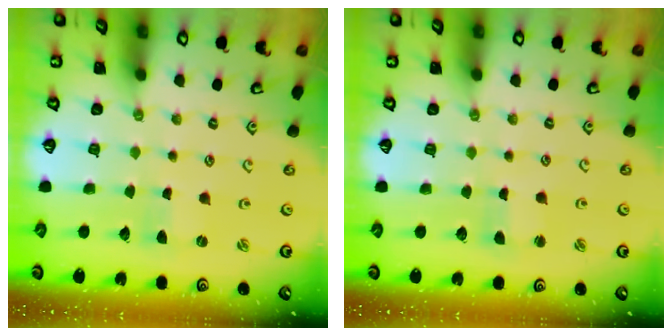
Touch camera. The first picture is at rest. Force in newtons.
{"total": 2.5, "press": 2.5, "slide": 0.3}